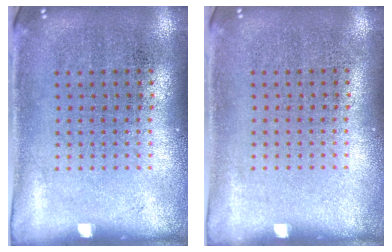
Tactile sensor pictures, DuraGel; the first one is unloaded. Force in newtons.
{"total": 0.0}